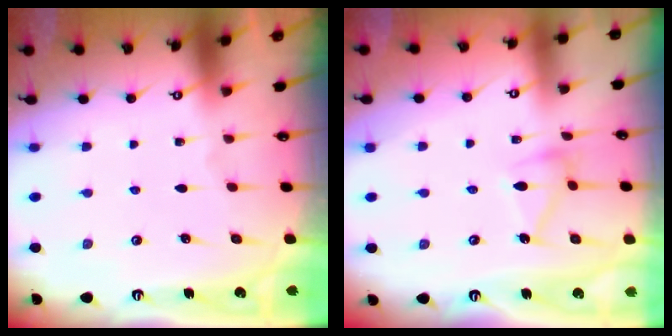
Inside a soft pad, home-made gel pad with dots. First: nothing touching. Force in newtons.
{"total": 10.6, "press": 10.6, "slide": 0.4}